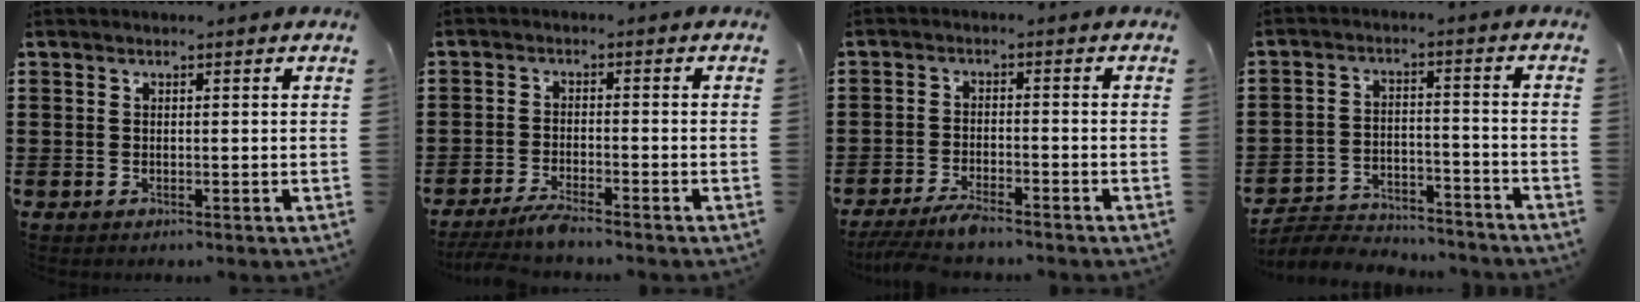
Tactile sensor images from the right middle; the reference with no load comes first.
{"total": 3.3, "force": [-3.0, -0.1, 1.5], "torque": [-0.041, -0.009, -0.061]}
{"total": 3.8, "force": [-3.3, 0.2, 1.7], "torque": [-0.051, -0.012, -0.070]}
{"total": 5.0, "force": [-4.9, 0.8, 0.6], "torque": [-0.020, 0.005, -0.103]}